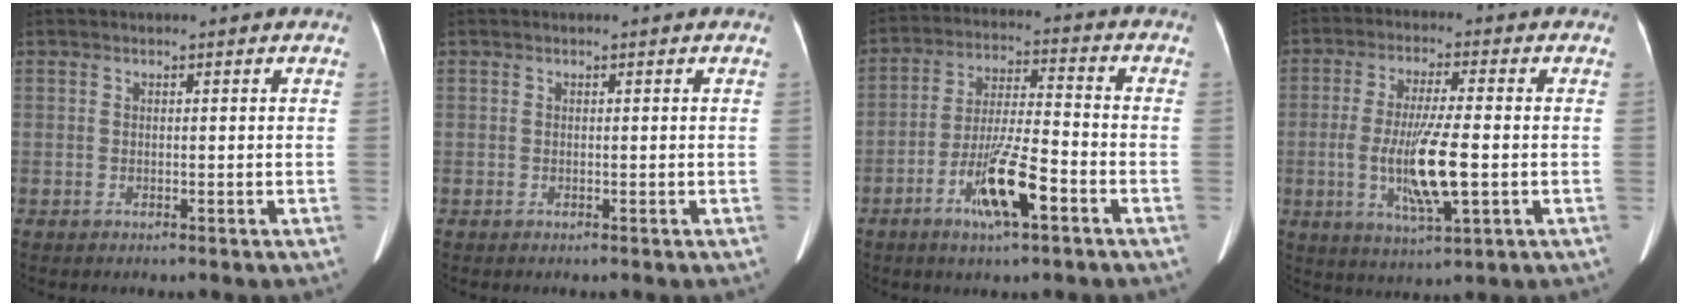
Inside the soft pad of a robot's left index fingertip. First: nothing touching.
{"total": 0.0}
{"total": 10.3, "force": [-5.0, 1.6, 8.9], "torque": [-0.174, -0.004, -0.090]}
{"total": 10.5, "force": [-1.7, 1.3, 10.3], "torque": [-0.200, -0.014, -0.029]}